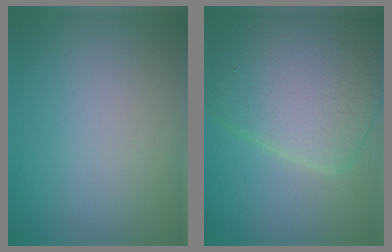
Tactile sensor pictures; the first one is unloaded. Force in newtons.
{"total": 9.7, "press": 9.7, "slide": 0.2}